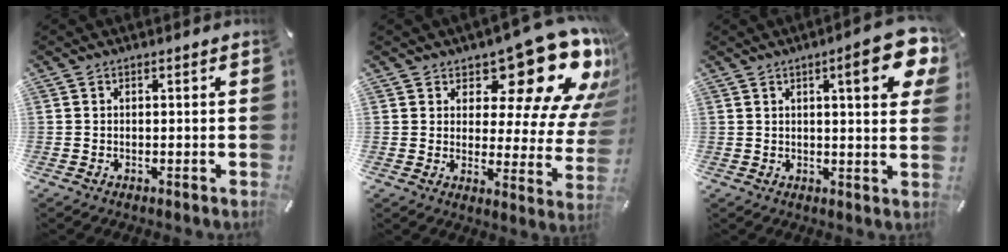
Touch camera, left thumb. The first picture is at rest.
{"total": 19.5, "force": [12.8, 8.7, 11.8], "torque": [-0.146, -0.107, 0.210]}
{"total": 12.1, "force": [5.3, 2.8, 10.6], "torque": [-0.145, -0.021, 0.080]}